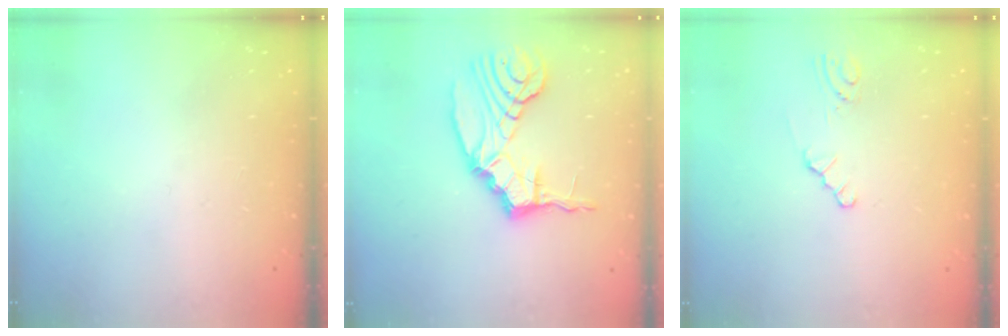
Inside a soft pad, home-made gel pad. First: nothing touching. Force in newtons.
{"total": 12.4, "press": 12.3, "slide": 1.2}
{"total": 1.1, "press": 1.0, "slide": 0.2}